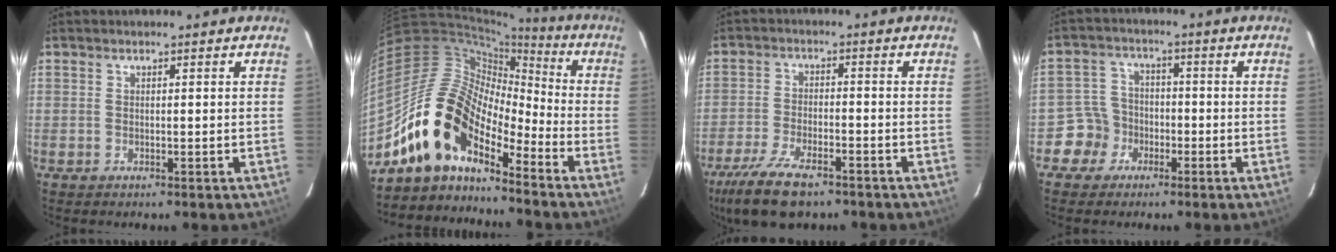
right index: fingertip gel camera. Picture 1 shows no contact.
{"total": 15.3, "force": [-11.2, 6.5, 8.2], "torque": [-0.141, 0.010, -0.227]}
{"total": 12.5, "force": [-9.0, 4.6, 7.4], "torque": [-0.177, -0.026, -0.165]}
{"total": 5.6, "force": [-2.7, 4.9, 0.1], "torque": [-0.006, 0.027, -0.052]}